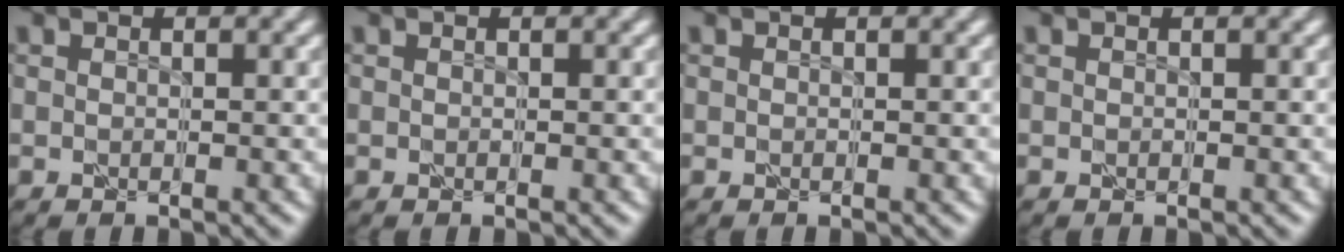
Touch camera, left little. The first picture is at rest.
{"total": 0.0}
{"total": 0.0}
{"total": 0.0}